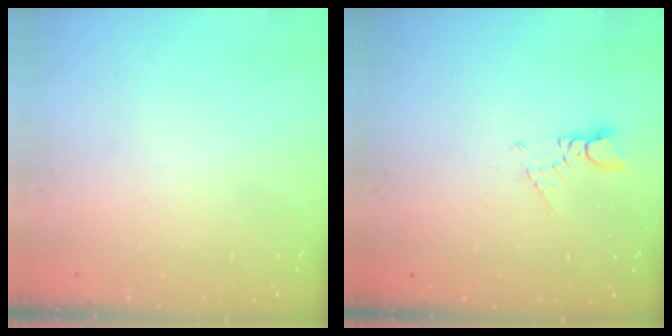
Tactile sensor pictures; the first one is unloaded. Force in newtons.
{"total": 1.6, "press": 1.6, "slide": 0.2}